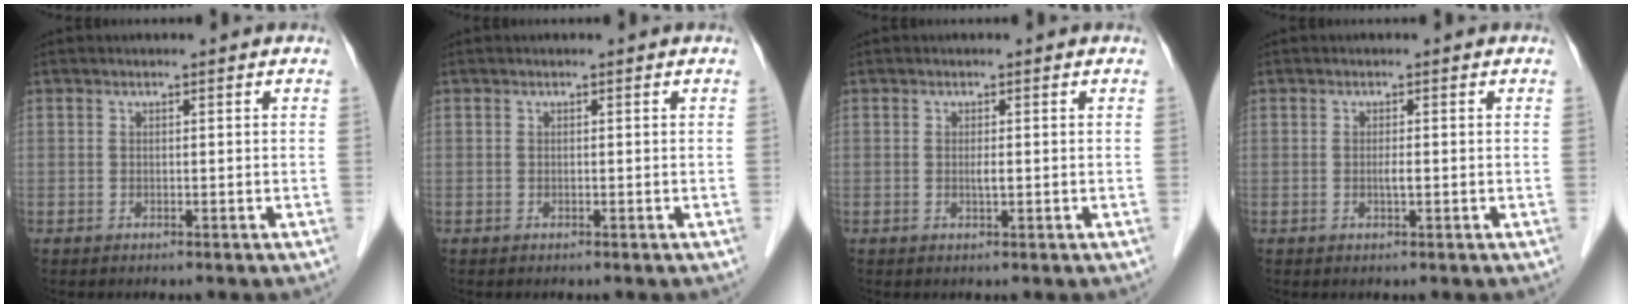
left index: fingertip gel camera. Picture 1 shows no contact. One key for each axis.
{"total": 0.0}
{"total": 0.9, "fx": 0.1, "fy": 0.0, "fz": 0.9, "tx": -0.019, "ty": -0.002, "tz": 0.001}
{"total": 0.9, "fx": -0.1, "fy": 0.0, "fz": 0.9, "tx": -0.021, "ty": -0.002, "tz": -0.002}